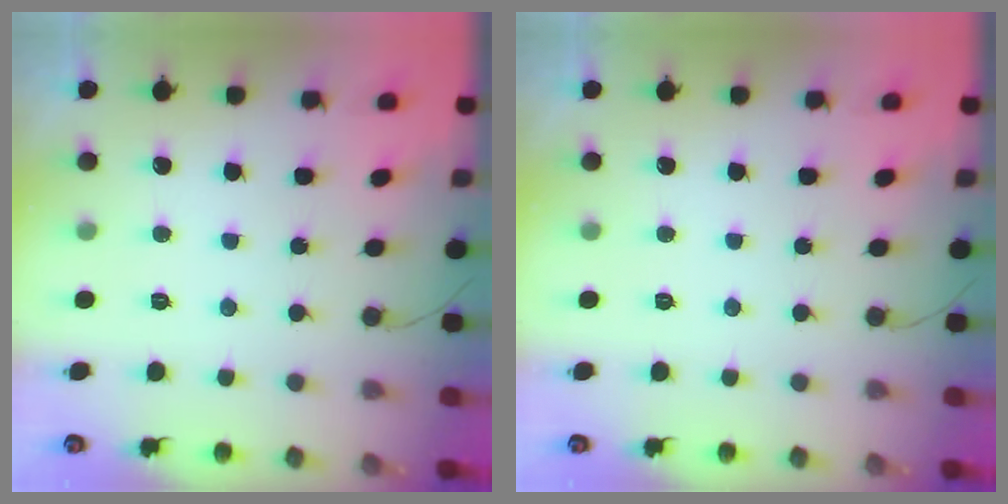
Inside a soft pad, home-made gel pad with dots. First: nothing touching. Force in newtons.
{"total": 0.0}